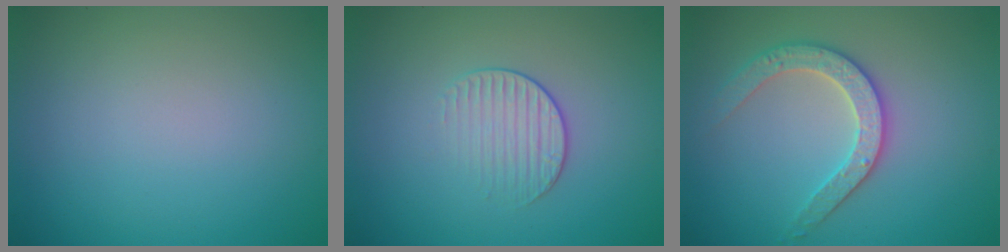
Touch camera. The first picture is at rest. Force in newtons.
{"total": 1.7, "press": 1.1, "slide": 1.3}
{"total": 3.1, "press": 3.1, "slide": 0.2}